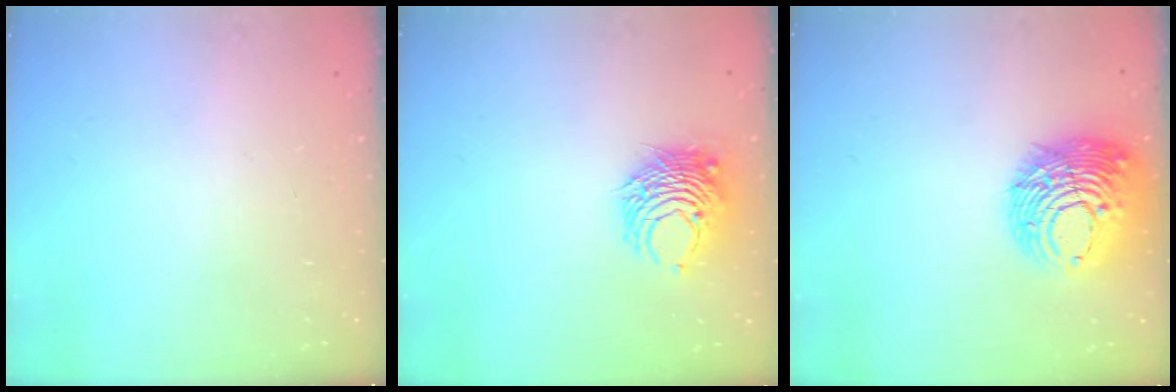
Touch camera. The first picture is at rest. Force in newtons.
{"total": 8.2, "press": 8.2, "slide": 0.4}
{"total": 14.8, "press": 14.7, "slide": 1.6}